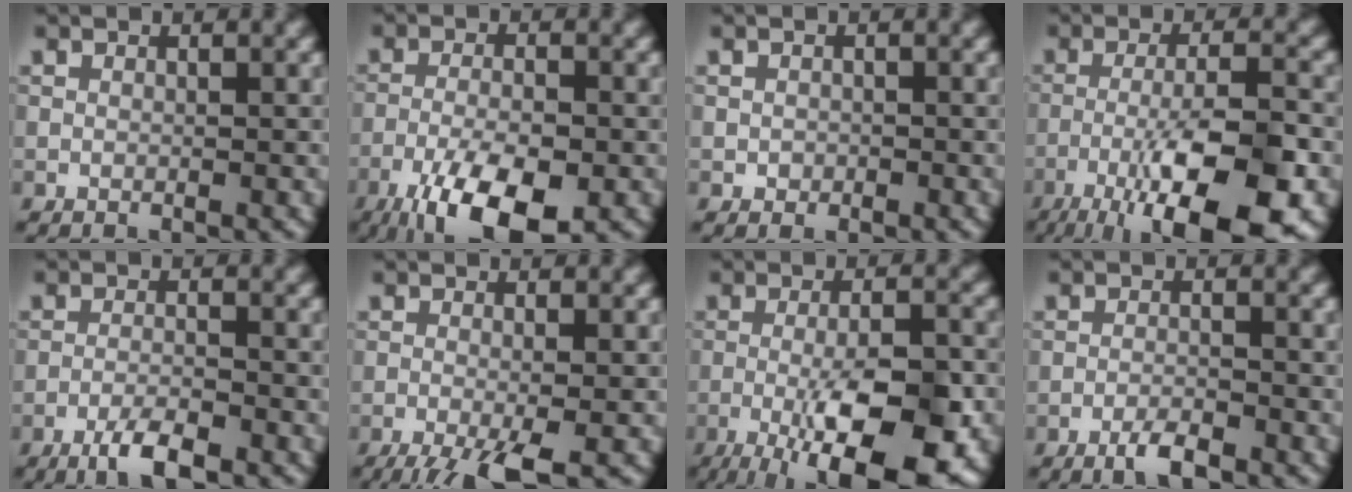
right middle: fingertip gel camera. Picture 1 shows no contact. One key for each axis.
{"total": 9.2, "fx": -5.2, "fy": 3.1, "fz": 6.8, "tx": -0.134, "ty": -0.016, "tz": -0.093}
{"total": 0.7, "fx": -0.2, "fy": 0.6, "fz": 0.2, "tx": 0.000, "ty": -0.004, "tz": -0.005}
{"total": 11.9, "fx": -6.1, "fy": 2.9, "fz": 9.8, "tx": -0.165, "ty": -0.004, "tz": -0.100}
{"total": 3.5, "fx": -2.3, "fy": 0.7, "fz": 2.5, "tx": -0.051, "ty": 0.000, "tz": -0.047}
{"total": 5.2, "fx": -3.0, "fy": 1.0, "fz": 4.1, "tx": -0.065, "ty": -0.005, "tz": -0.056}
{"total": 12.3, "fx": -5.0, "fy": 3.8, "fz": 10.6, "tx": -0.163, "ty": -0.009, "tz": -0.076}
{"total": 2.3, "fx": -1.6, "fy": 0.4, "fz": 1.6, "tx": -0.029, "ty": 0.001, "tz": -0.033}